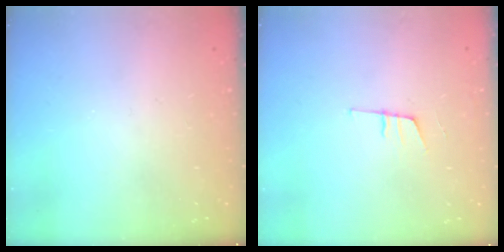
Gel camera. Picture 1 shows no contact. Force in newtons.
{"total": 7.7, "press": 7.2, "slide": 2.8}